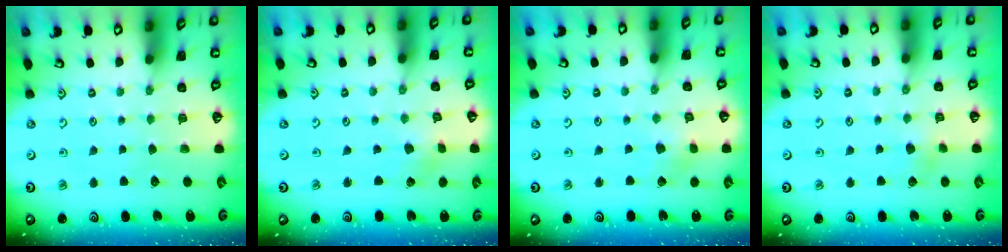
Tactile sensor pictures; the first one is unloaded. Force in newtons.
{"total": 0.9, "press": 0.9, "slide": 0.2}
{"total": 4.0, "press": 3.9, "slide": 0.3}
{"total": 3.0, "press": 3.0, "slide": 0.4}